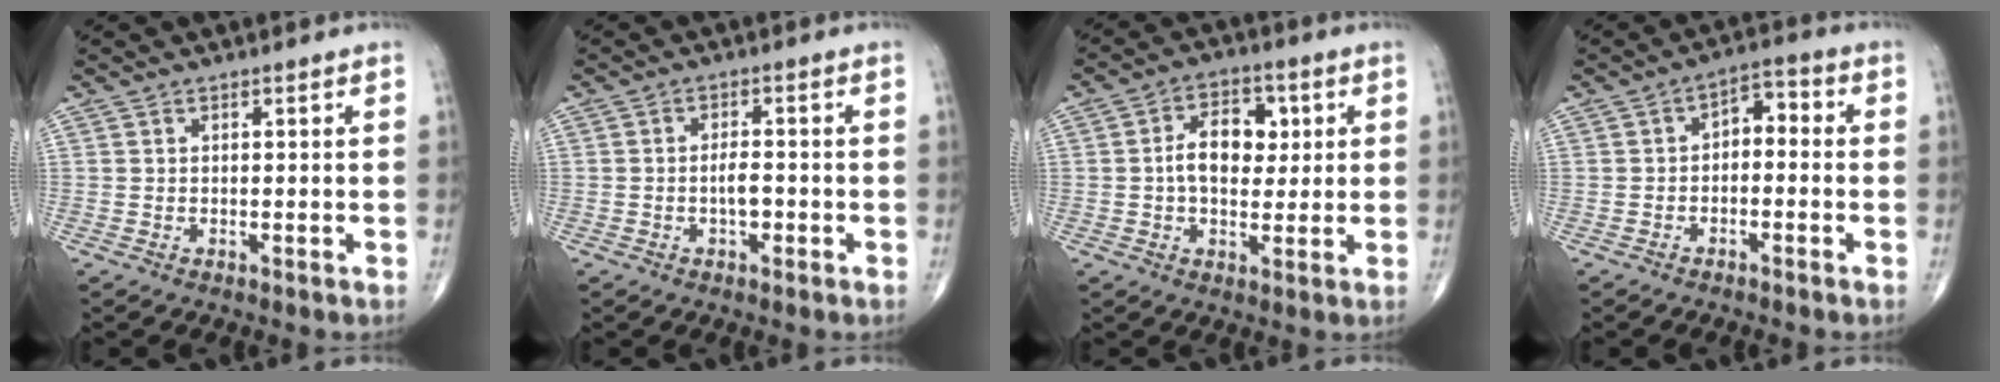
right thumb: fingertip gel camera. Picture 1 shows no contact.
{"total": 3.0, "force": [-0.9, 1.4, 2.5], "torque": [-0.036, 0.008, -0.016]}
{"total": 9.1, "force": [1.1, 6.0, 6.8], "torque": [-0.082, 0.010, 0.013]}
{"total": 4.9, "force": [-0.7, 3.1, 3.8], "torque": [-0.040, 0.034, -0.024]}